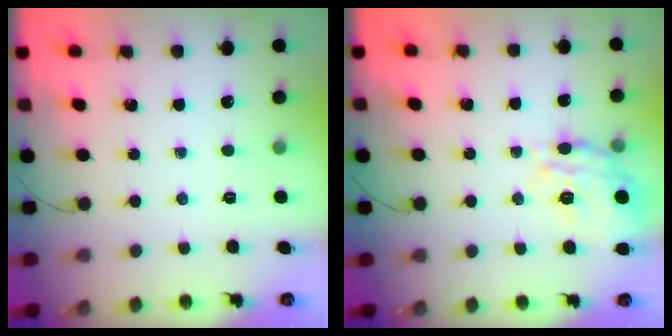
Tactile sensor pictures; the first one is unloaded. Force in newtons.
{"total": 14.4, "press": 14.4, "slide": 1.1}